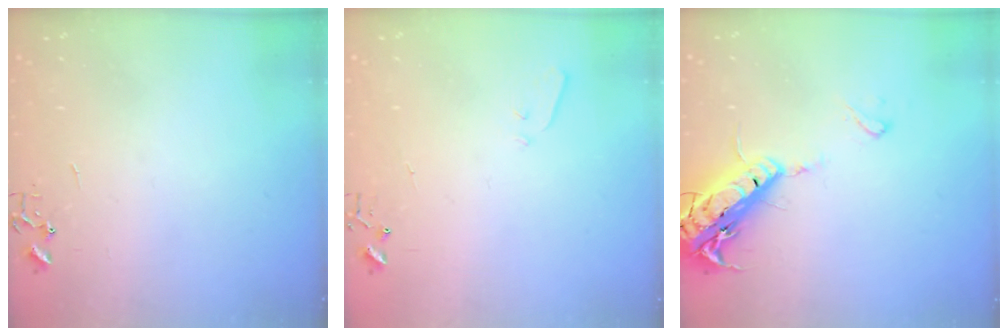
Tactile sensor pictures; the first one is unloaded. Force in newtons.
{"total": 3.4, "press": 3.3, "slide": 0.5}
{"total": 17.5, "press": 17.2, "slide": 3.6}